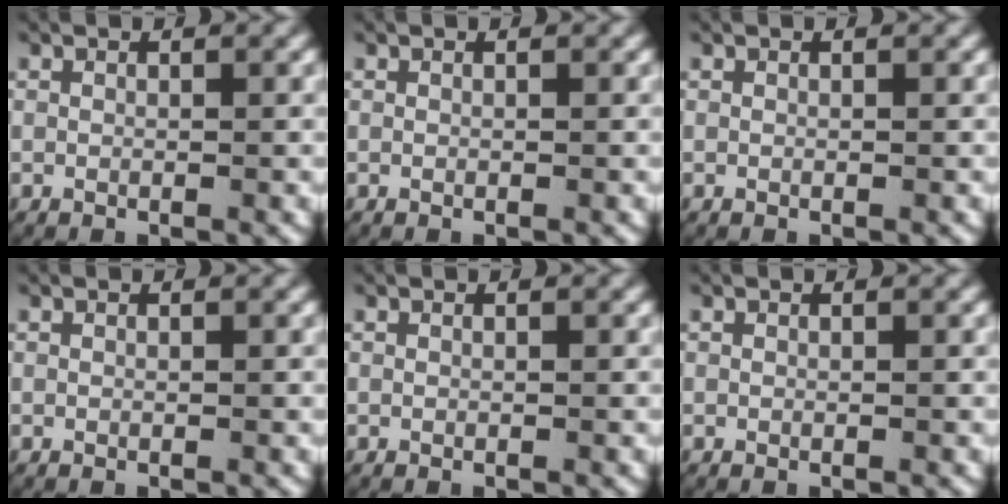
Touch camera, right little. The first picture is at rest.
{"total": 0.0}
{"total": 0.0}
{"total": 0.0}
{"total": 0.0}
{"total": 0.0}